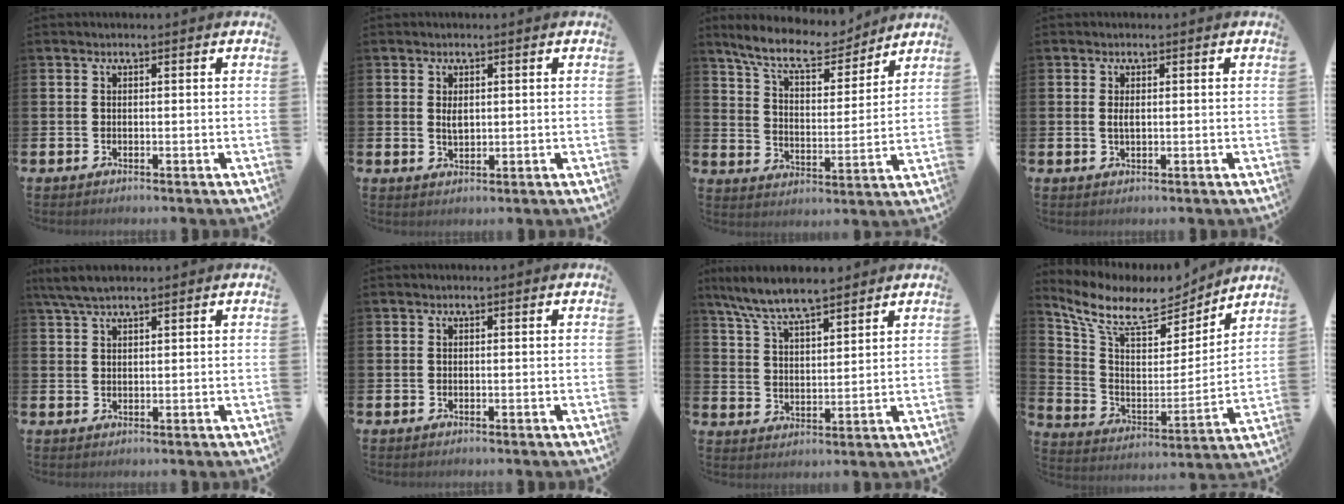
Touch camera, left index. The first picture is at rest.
{"total": 1.6, "force": [0.7, 0.8, 1.1], "torque": [-0.003, -0.004, 0.008]}
{"total": 9.9, "force": [9.0, 2.1, 3.5], "torque": [-0.089, -0.055, 0.157]}
{"total": 1.1, "force": [0.2, 0.5, 0.9], "torque": [-0.014, 0.001, 0.002]}
{"total": 3.9, "force": [3.2, 0.9, 2.1], "torque": [-0.050, 0.000, 0.060]}
{"total": 0.0}
{"total": 7.9, "force": [7.4, 1.1, 2.7], "torque": [-0.078, -0.028, 0.135]}
{"total": 9.3, "force": [8.1, 3.3, 3.3], "torque": [-0.110, -0.053, 0.138]}